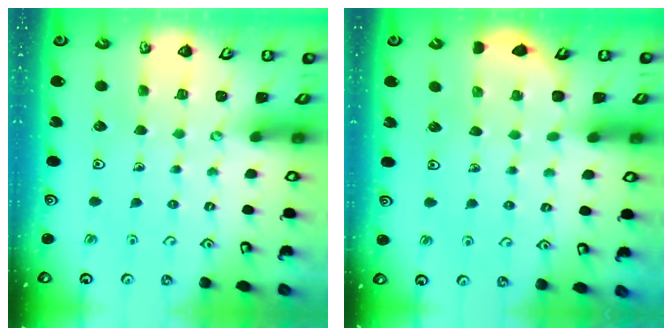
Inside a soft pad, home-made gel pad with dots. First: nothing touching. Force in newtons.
{"total": 2.6, "press": 2.4, "slide": 1.0}